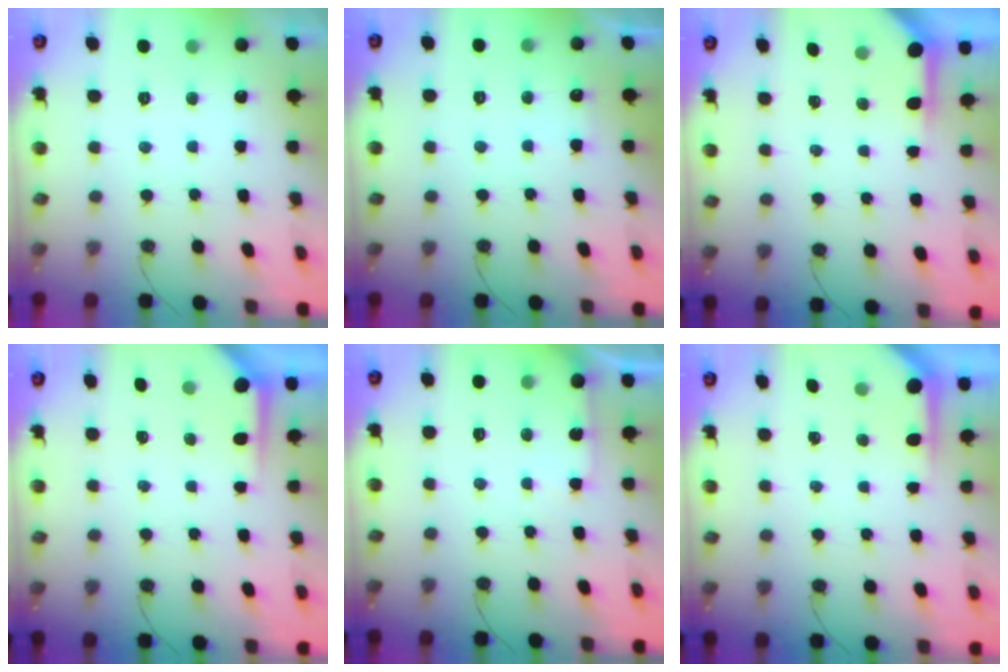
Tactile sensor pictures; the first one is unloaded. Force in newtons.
{"total": 3.6, "press": 3.6, "slide": 0.5}
{"total": 3.9, "press": 3.8, "slide": 0.3}
{"total": 3.6, "press": 3.5, "slide": 0.4}
{"total": 4.5, "press": 4.4, "slide": 0.6}
{"total": 3.9, "press": 3.9, "slide": 0.3}